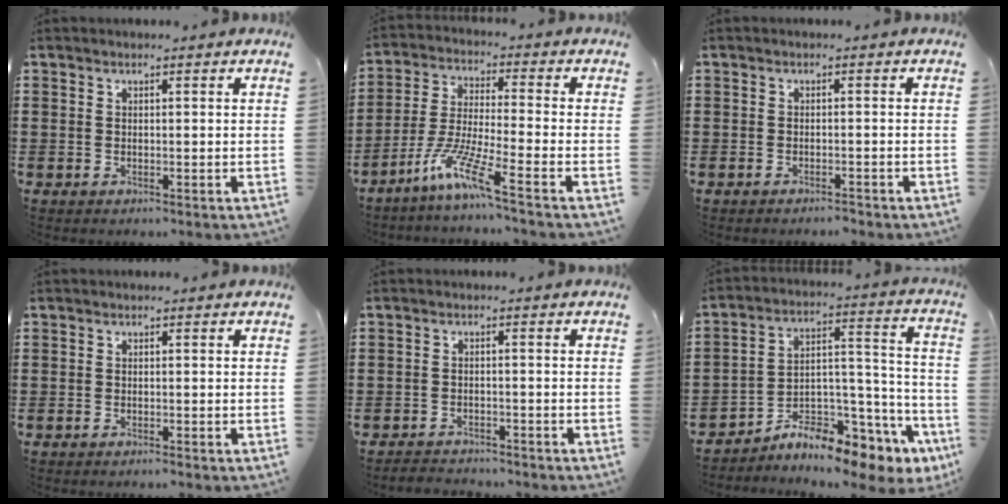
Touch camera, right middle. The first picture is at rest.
{"total": 8.3, "force": [-5.9, 0.1, 5.9], "torque": [-0.130, -0.016, -0.117]}
{"total": 1.1, "force": [-1.0, 0.1, 0.3], "torque": [-0.010, -0.001, -0.020]}
{"total": 0.5, "force": [-0.4, 0.0, 0.2], "torque": [-0.005, -0.002, -0.009]}
{"total": 2.3, "force": [-2.3, 0.3, -0.2], "torque": [-0.004, -0.002, -0.052]}
{"total": 8.1, "force": [-7.2, 2.4, 2.8], "torque": [-0.039, 0.009, -0.132]}